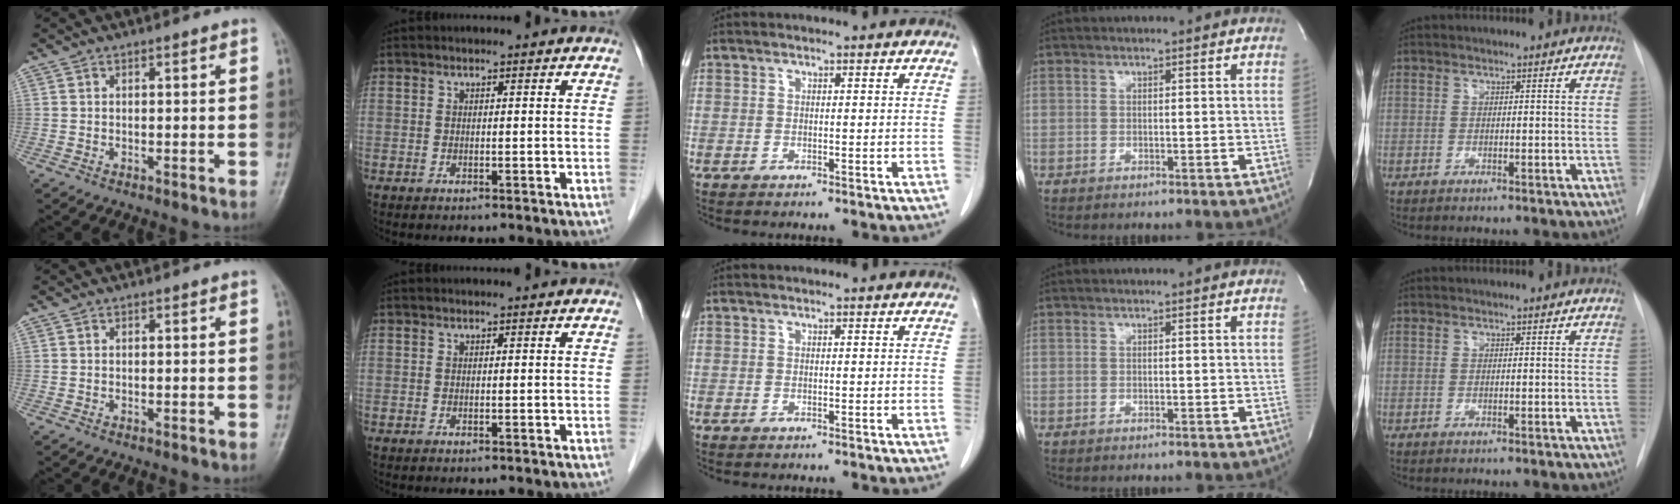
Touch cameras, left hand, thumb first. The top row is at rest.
{}